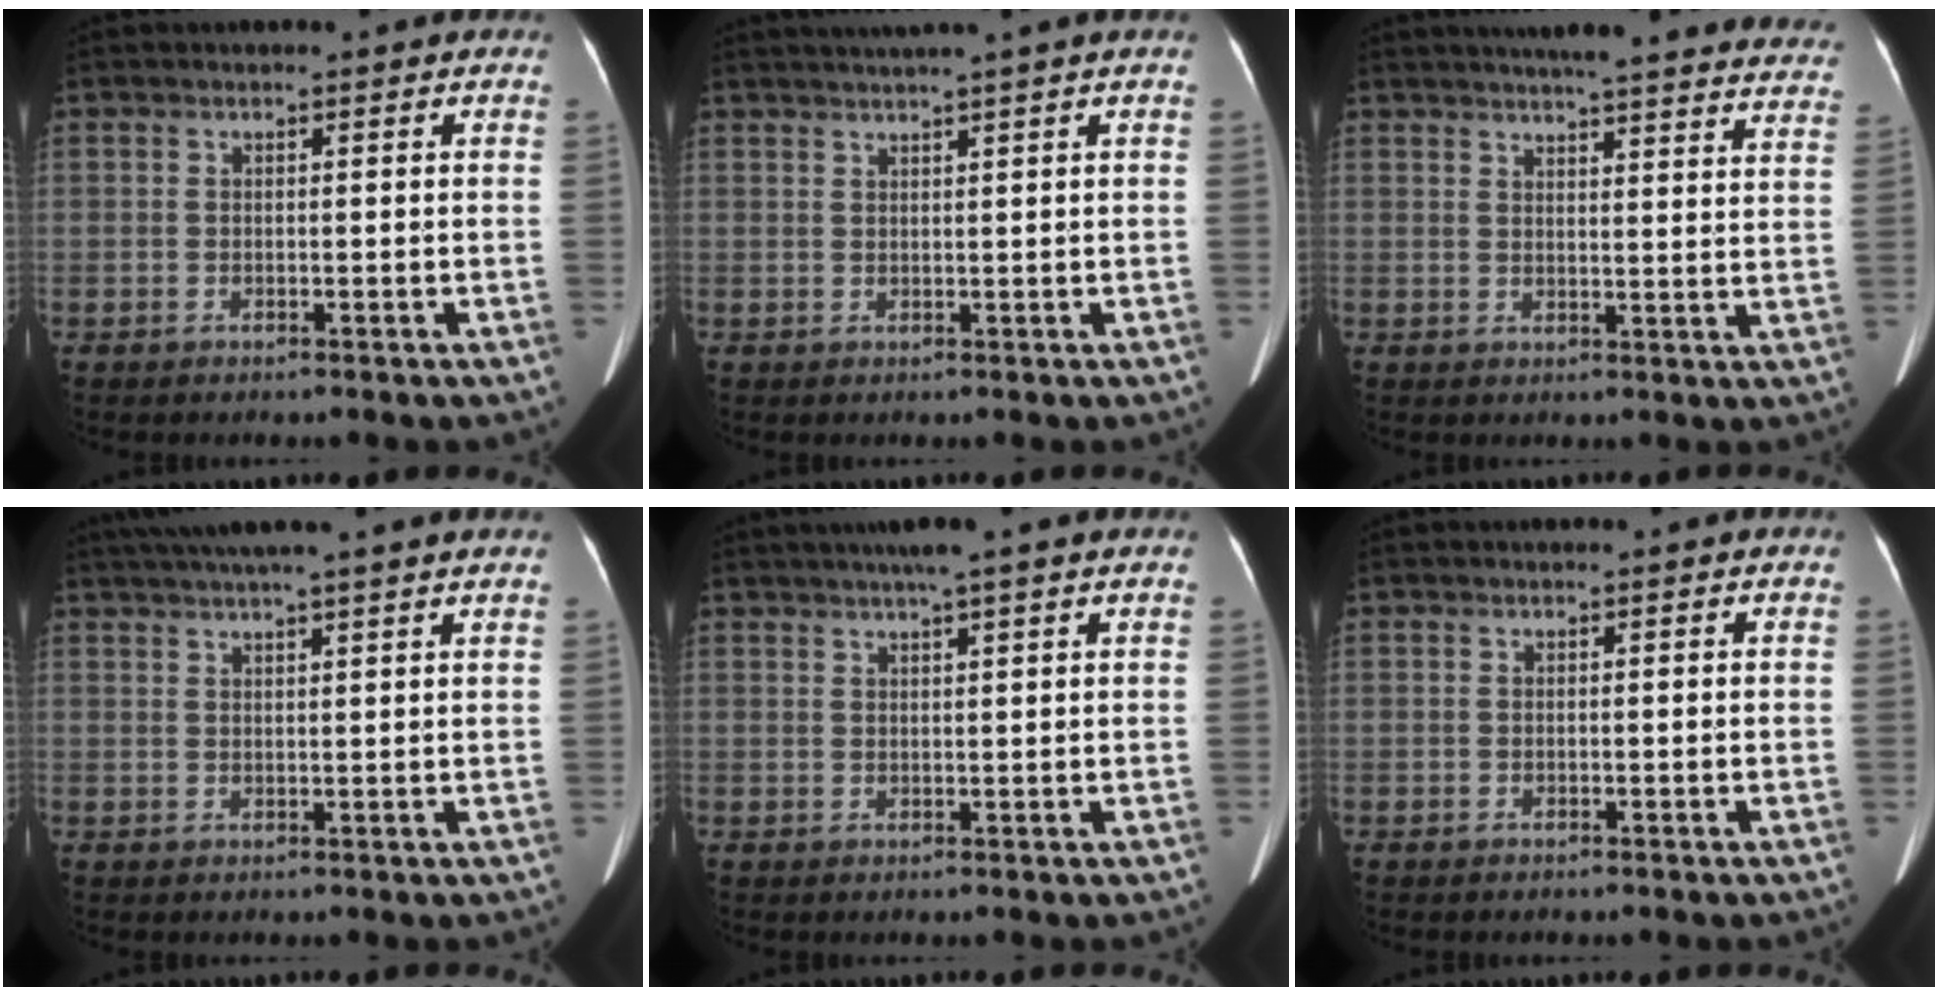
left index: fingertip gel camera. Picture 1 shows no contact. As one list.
[{"total": 4.6, "force": [3.6, -1.4, 2.4], "torque": [-0.033, 0.018, 0.062]}, {"total": 28.2, "force": [26.0, 3.4, 10.4], "torque": [-0.149, -0.060, 0.294]}, {"total": 10.6, "force": [9.0, -1.1, 5.5], "torque": [-0.091, 0.031, 0.118]}, {"total": 5.6, "force": [4.3, -0.7, 3.5], "torque": [-0.055, 0.022, 0.069]}, {"total": 0.0}]